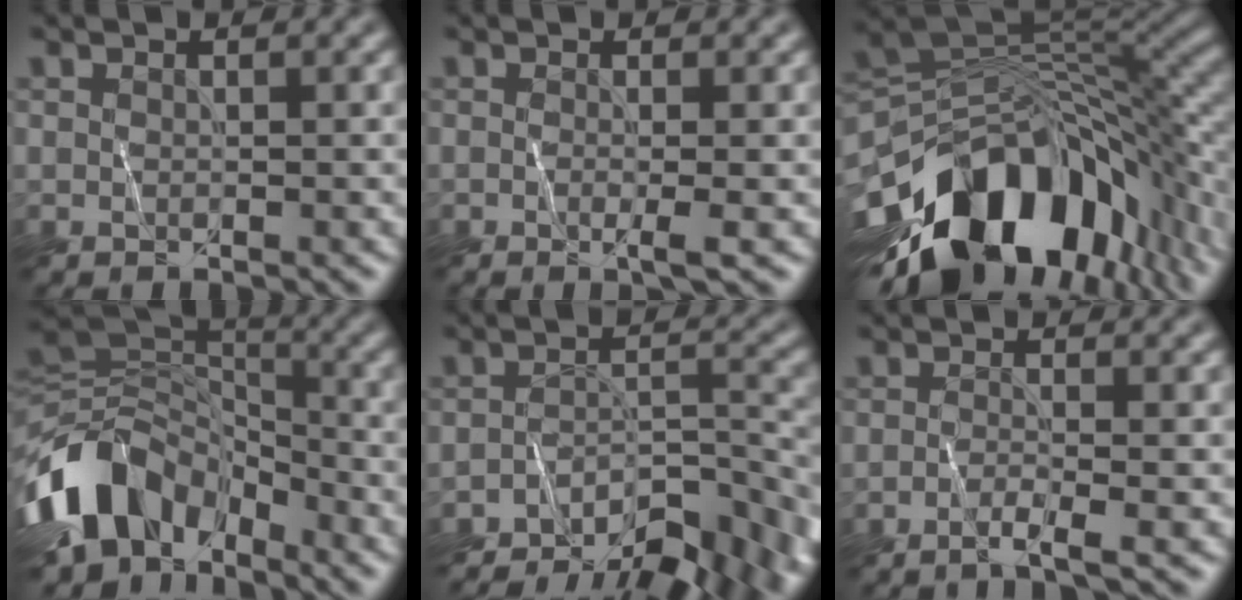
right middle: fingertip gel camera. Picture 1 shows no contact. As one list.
[{"total": 1.4, "force": [-0.2, 0.2, 1.4], "torque": [-0.020, 0.000, -0.006]}, {"total": 14.3, "force": [-6.7, 8.3, 9.5], "torque": [-0.153, 0.016, -0.114]}, {"total": 10.3, "force": [-5.0, 6.9, 5.7], "torque": [-0.103, 0.014, -0.104]}, {"total": 9.2, "force": [-7.6, 2.7, 4.2], "torque": [-0.055, 0.004, -0.106]}, {"total": 1.8, "force": [-1.1, 0.1, 1.4], "torque": [-0.018, 0.008, -0.031]}]